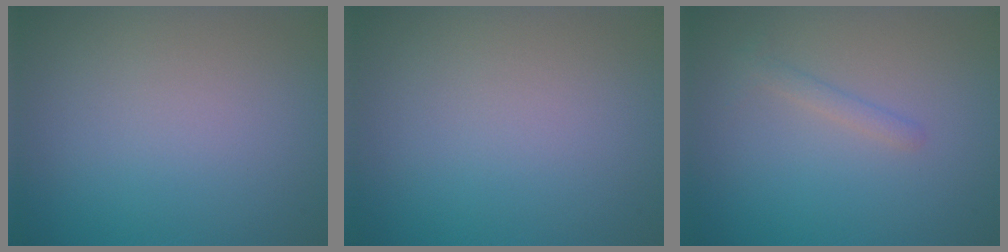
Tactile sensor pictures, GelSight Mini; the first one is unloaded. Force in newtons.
{"total": 0.0}
{"total": 1.1, "press": 1.1, "slide": 0.0}